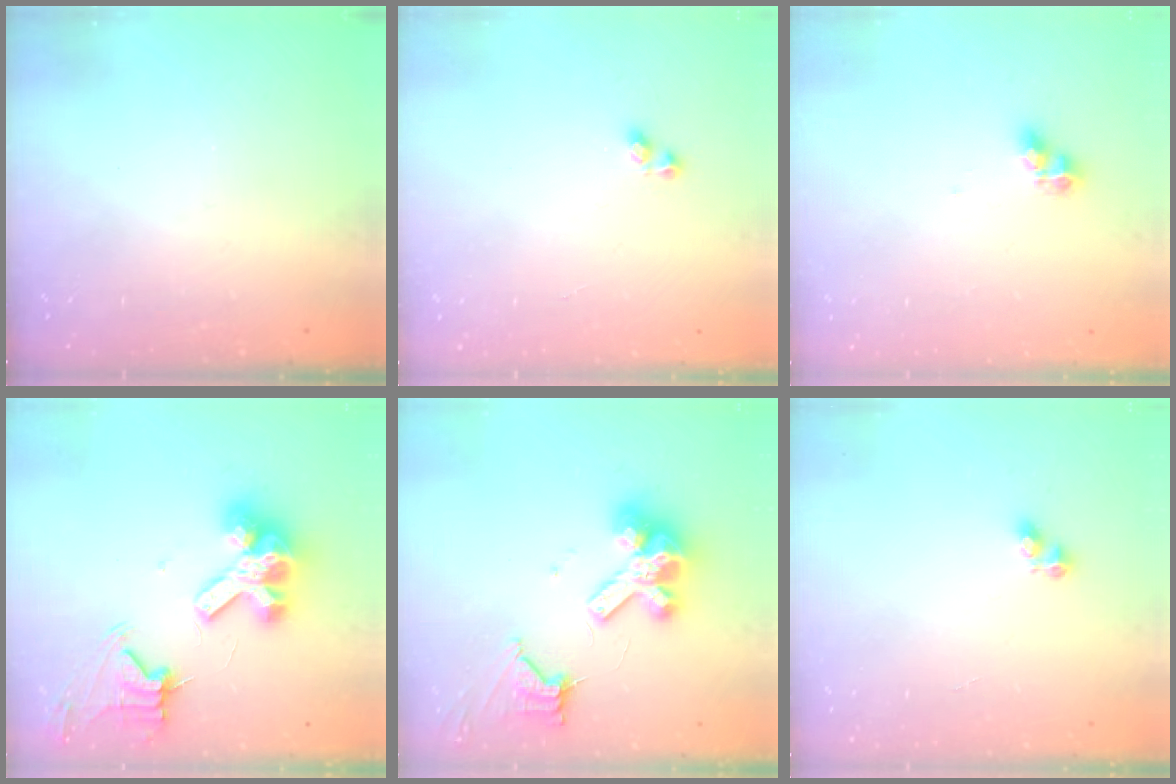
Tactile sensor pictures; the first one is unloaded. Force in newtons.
{"total": 2.9, "press": 2.6, "slide": 1.3}
{"total": 6.4, "press": 6.3, "slide": 0.5}
{"total": 15.0, "press": 14.9, "slide": 1.8}
{"total": 14.3, "press": 14.2, "slide": 1.7}
{"total": 3.9, "press": 3.9, "slide": 0.5}